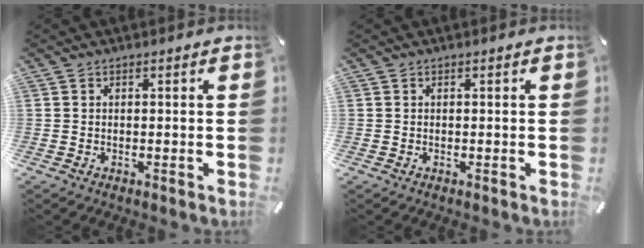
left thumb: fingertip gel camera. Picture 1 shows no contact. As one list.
[{"total": 0.0}]